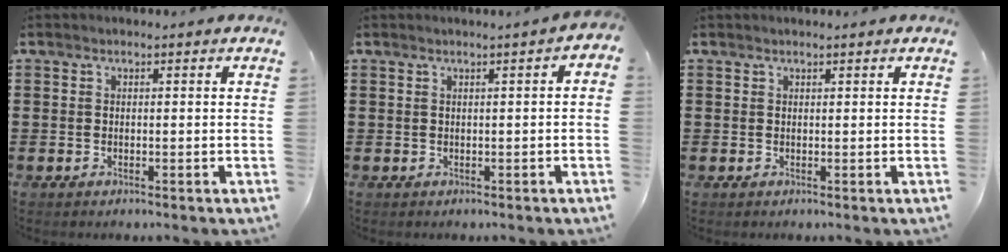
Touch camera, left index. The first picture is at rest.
{"total": 0.6, "force": [-0.1, 0.0, 0.6], "torque": [-0.010, -0.003, -0.001]}
{"total": 0.5, "force": [0.4, 0.2, -0.2], "torque": [0.002, 0.001, 0.008]}